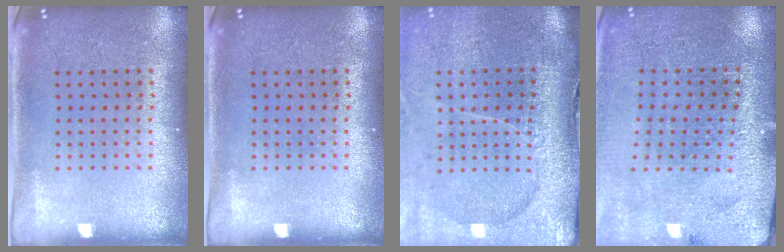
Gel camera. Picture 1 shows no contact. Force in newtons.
{"total": 0.0}
{"total": 4.5, "press": 3.6, "slide": 2.7}
{"total": 2.8, "press": 2.8, "slide": 0.2}